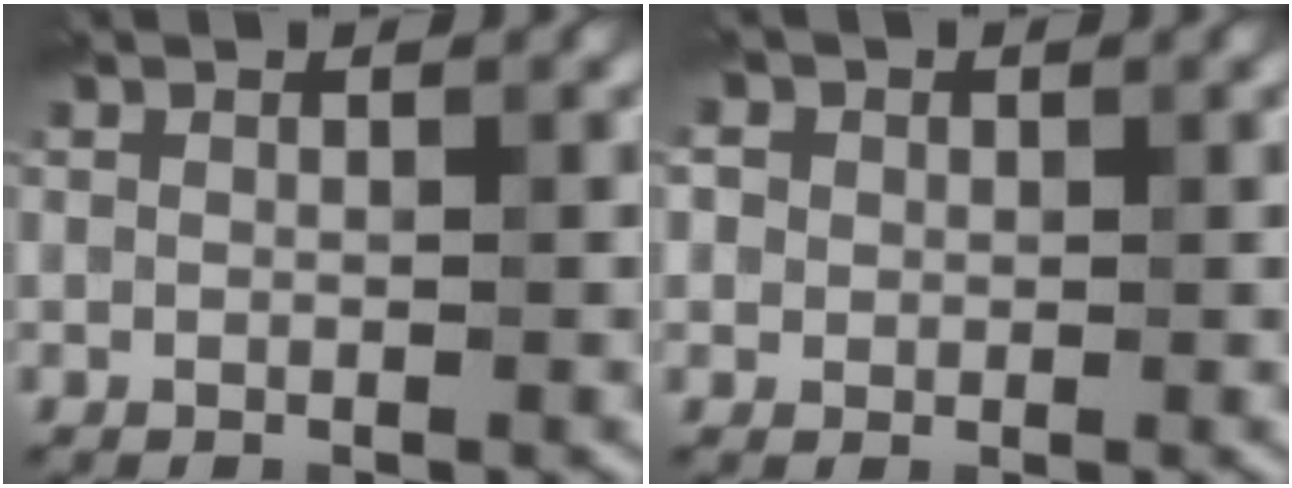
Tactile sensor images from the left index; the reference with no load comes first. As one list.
[{"total": 5.8, "force": [2.6, 4.5, 2.6], "torque": [-0.041, 0.028, 0.010]}]